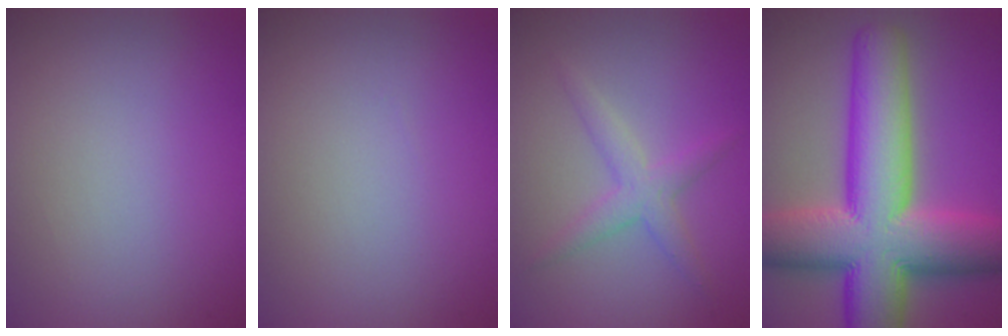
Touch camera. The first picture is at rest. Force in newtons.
{"total": 0.0}
{"total": 2.5, "press": 2.5, "slide": 0.1}
{"total": 15.5, "press": 15.5, "slide": 0.4}